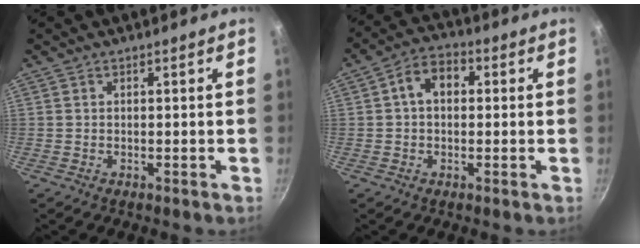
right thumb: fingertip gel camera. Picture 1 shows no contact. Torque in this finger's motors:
{"motor_torque": [-0.69, 0.76, 0.74, -0.15, 0.02]}